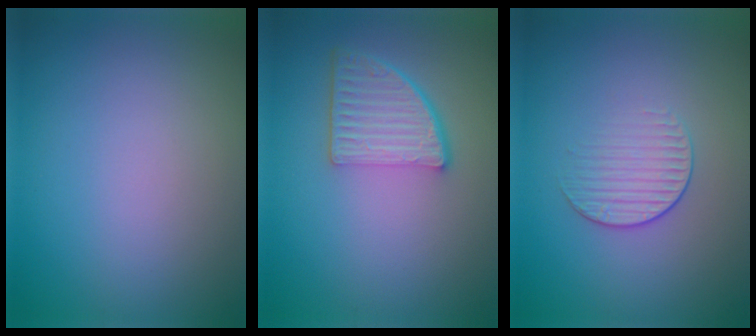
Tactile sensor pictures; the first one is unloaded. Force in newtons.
{"total": 4.9, "press": 3.6, "slide": 3.4}
{"total": 1.7, "press": 1.1, "slide": 1.3}